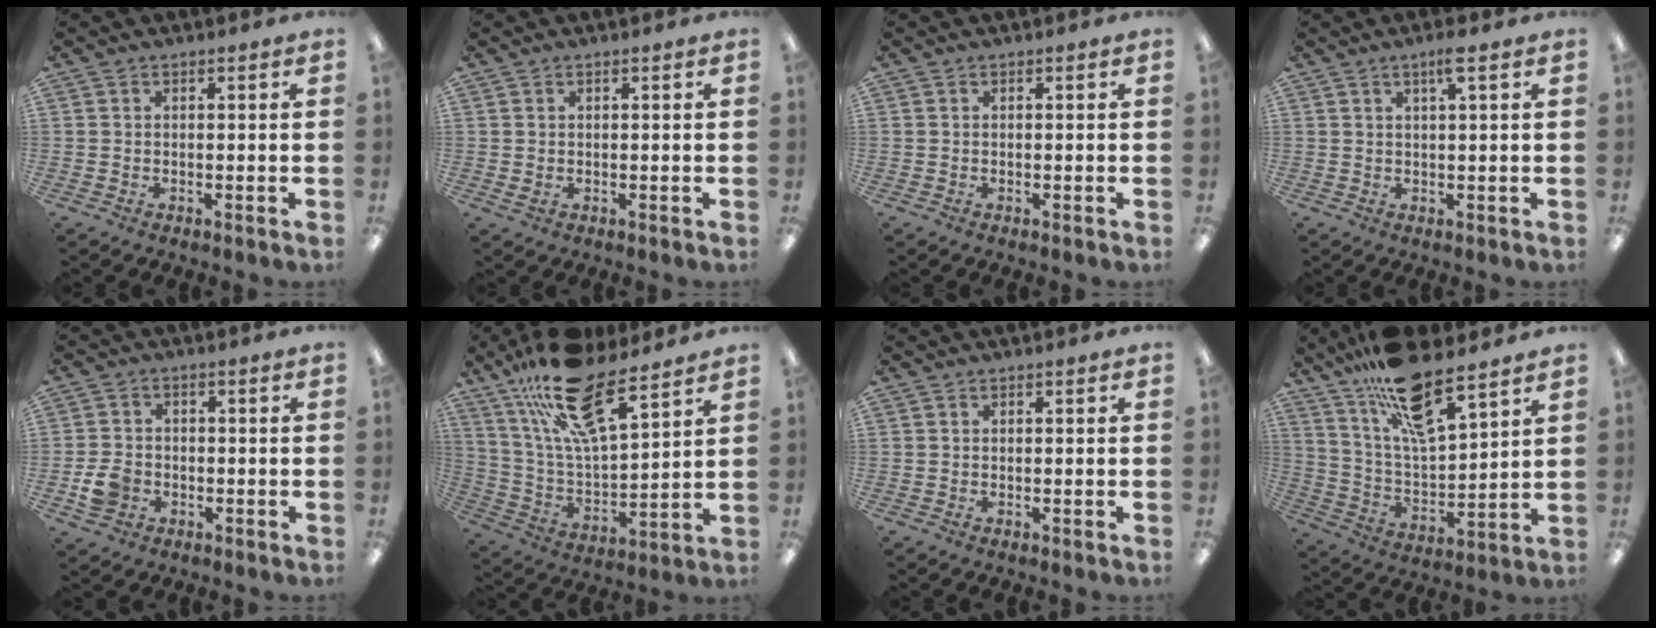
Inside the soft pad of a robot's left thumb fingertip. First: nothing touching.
{"total": 1.1, "force": [0.3, 0.6, 0.8], "torque": [-0.008, -0.001, 0.003]}
{"total": 0.0}
{"total": 3.6, "force": [2.1, 0.1, 2.9], "torque": [-0.045, -0.004, 0.030]}
{"total": 5.4, "force": [-2.0, 4.3, 2.7], "torque": [-0.054, 0.003, -0.038]}
{"total": 21.6, "force": [14.6, 7.9, 13.8], "torque": [-0.251, -0.072, 0.257]}
{"total": 0.0}
{"total": 16.6, "force": [12.6, 4.7, 9.8], "torque": [-0.182, -0.071, 0.218]}